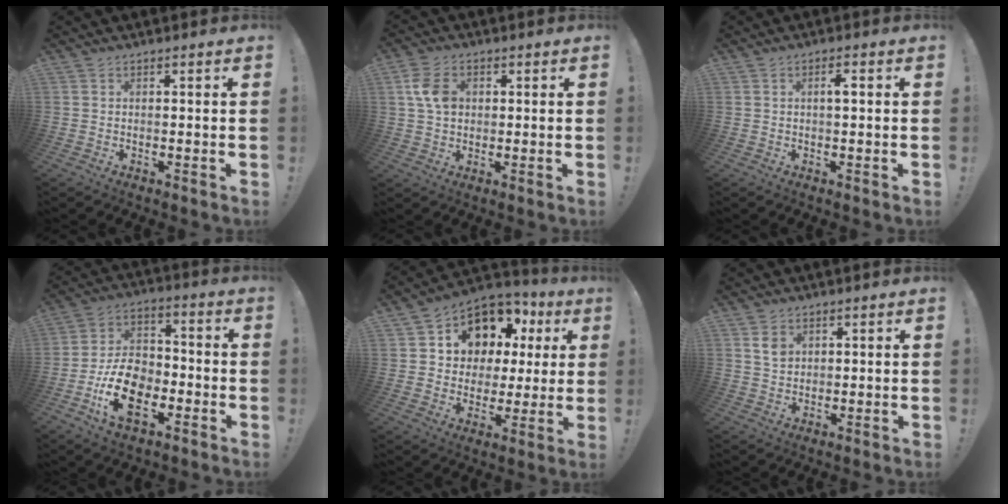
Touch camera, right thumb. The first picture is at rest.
{"total": 8.2, "force": [1.6, 6.0, 5.3], "torque": [-0.094, 0.006, 0.030]}
{"total": 2.3, "force": [0.1, 0.3, 2.2], "torque": [-0.031, 0.002, -0.006]}
{"total": 15.2, "force": [-6.2, 9.8, 9.8], "torque": [-0.172, 0.042, -0.107]}
{"total": 10.9, "force": [5.9, 8.3, 3.9], "torque": [-0.061, -0.052, 0.120]}
{"total": 4.3, "force": [1.6, 3.4, 2.0], "torque": [-0.014, -0.007, 0.027]}